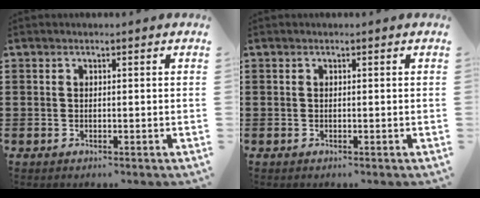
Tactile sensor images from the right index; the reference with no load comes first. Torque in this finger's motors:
{"motor_torque": [0.39, 0.54, -0.07, 0.00]}